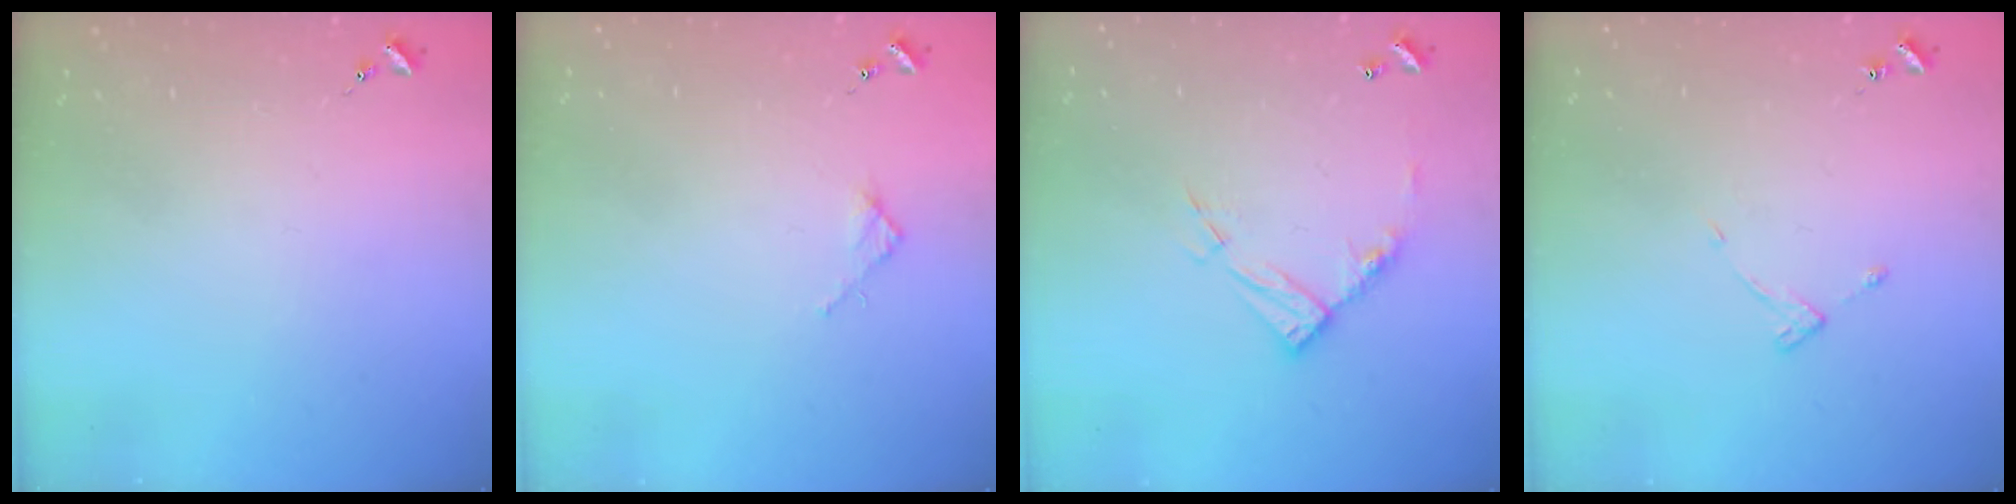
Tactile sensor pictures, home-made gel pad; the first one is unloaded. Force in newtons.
{"total": 2.7, "press": 2.7, "slide": 0.3}
{"total": 12.2, "press": 12.1, "slide": 0.9}
{"total": 3.6, "press": 3.6, "slide": 0.5}